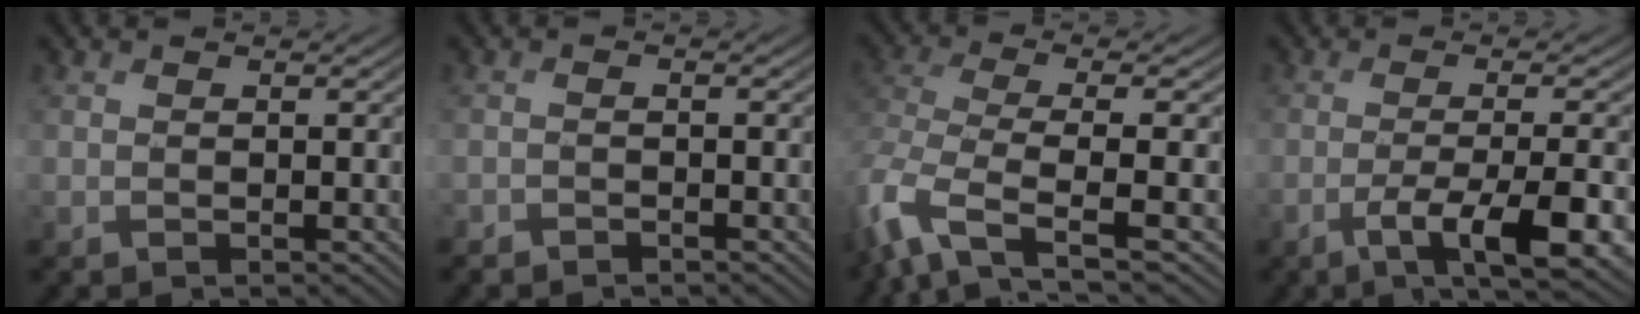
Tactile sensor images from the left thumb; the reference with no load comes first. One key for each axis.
{"total": 1.3, "fx": -1.2, "fy": 0.4, "fz": 0.2, "tx": -0.004, "ty": -0.002, "tz": -0.027}
{"total": 8.5, "fx": -3.4, "fy": 3.1, "fz": 7.2, "tx": -0.174, "ty": -0.018, "tz": -0.076}
{"total": 9.6, "fx": -4.3, "fy": 1.9, "fz": 8.3, "tx": -0.127, "ty": -0.002, "tz": -0.063}